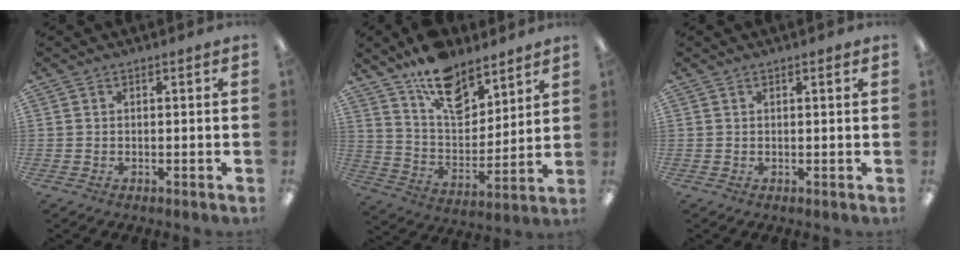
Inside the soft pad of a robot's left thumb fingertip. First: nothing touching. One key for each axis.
{"total": 14.8, "fx": 11.1, "fy": 7.3, "fz": 6.5, "tx": -0.108, "ty": -0.071, "tz": 0.202}
{"total": 0.7, "fx": 0.5, "fy": 0.0, "fz": 0.5, "tx": -0.011, "ty": 0.001, "tz": 0.008}